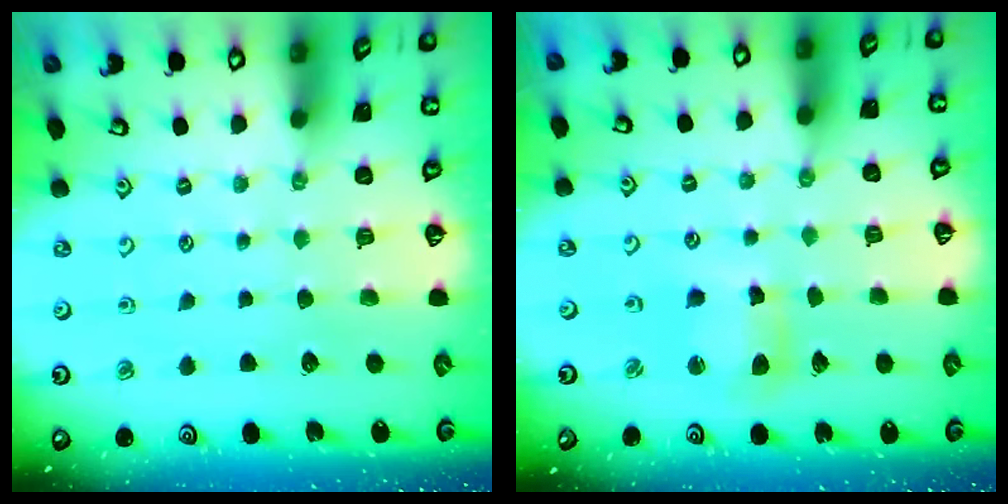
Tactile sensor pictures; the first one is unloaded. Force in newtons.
{"total": 6.3, "press": 6.3, "slide": 0.8}